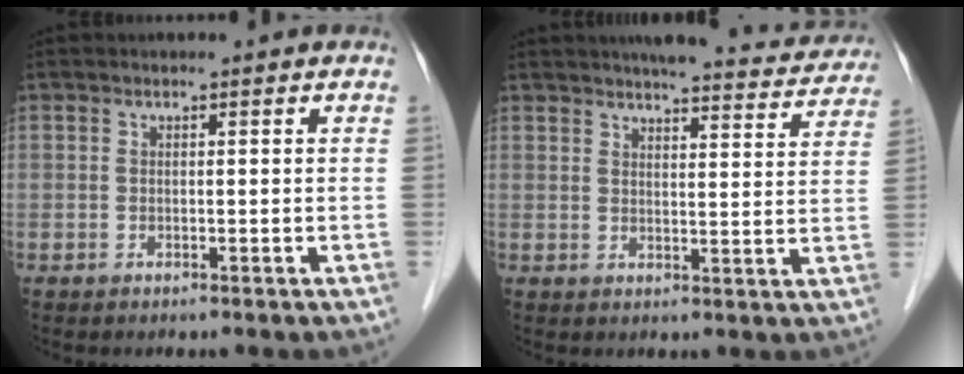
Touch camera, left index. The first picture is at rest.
{"total": 15.9, "force": [14.7, 2.8, 5.3], "torque": [-0.053, -0.013, 0.164]}